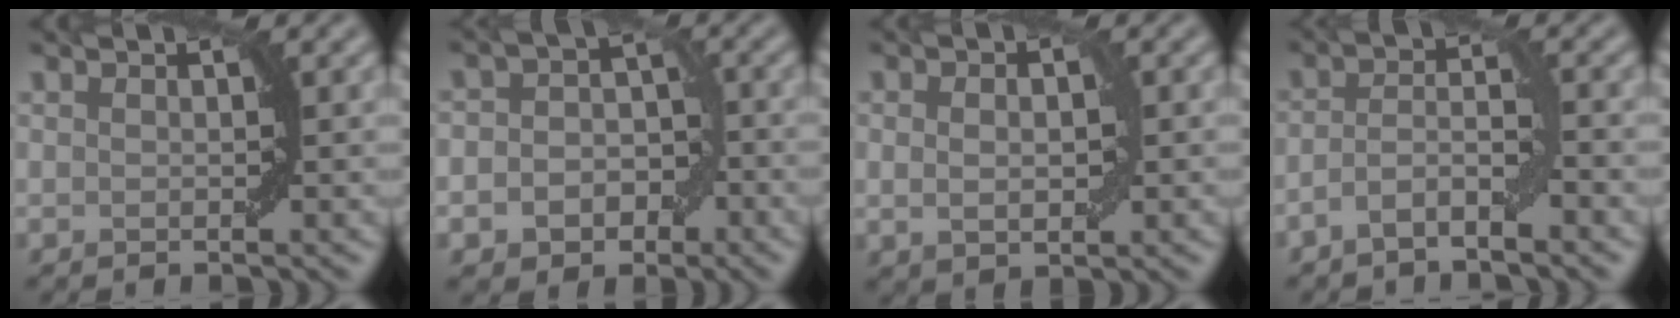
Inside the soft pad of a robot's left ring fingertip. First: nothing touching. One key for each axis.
{"total": 5.8, "fx": -2.1, "fy": 4.6, "fz": 2.8, "tx": -0.007, "ty": 0.000, "tz": -0.048}
{"total": 2.6, "fx": 0.1, "fy": 1.6, "fz": 2.1, "tx": -0.032, "ty": 0.002, "tz": 0.005}
{"total": 3.0, "fx": -1.9, "fy": 0.7, "fz": 2.2, "tx": -0.043, "ty": 0.010, "tz": -0.043}